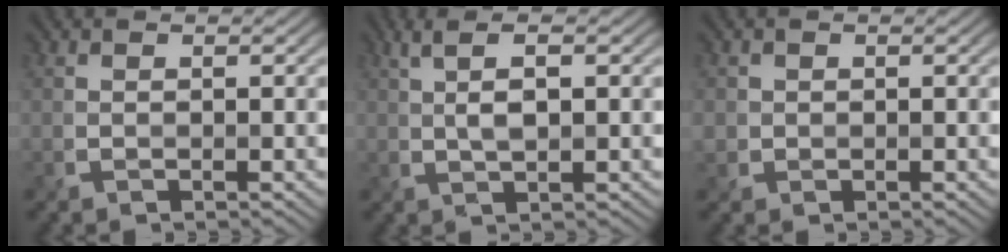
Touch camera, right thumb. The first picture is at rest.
{"total": 3.8, "force": [1.1, 1.0, 3.5], "torque": [-0.076, 0.001, 0.025]}
{"total": 1.3, "force": [0.2, 1.3, 0.0], "torque": [-0.003, -0.006, 0.003]}